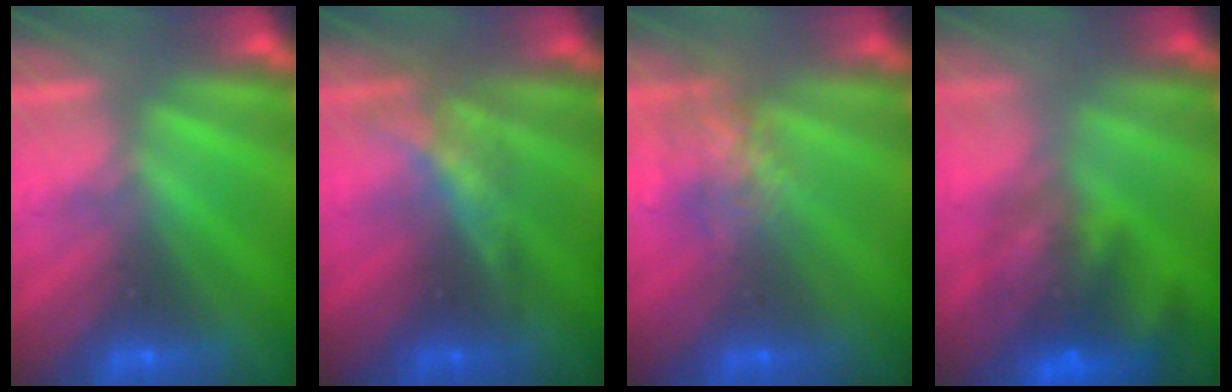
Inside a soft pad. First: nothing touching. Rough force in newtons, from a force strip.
{"total": 1.8}
{"total": 4.8}
{"total": 7.3}